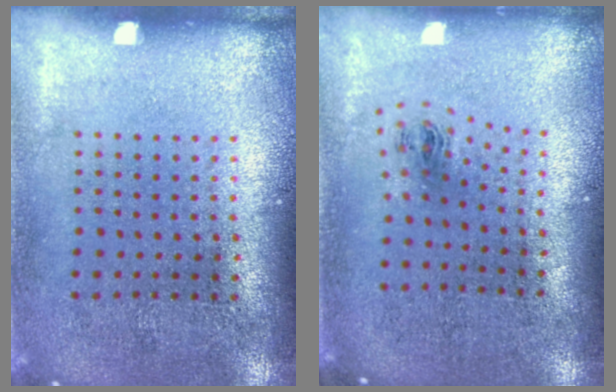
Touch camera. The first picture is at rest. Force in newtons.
{"total": 1.0, "press": 0.4, "slide": 0.9}